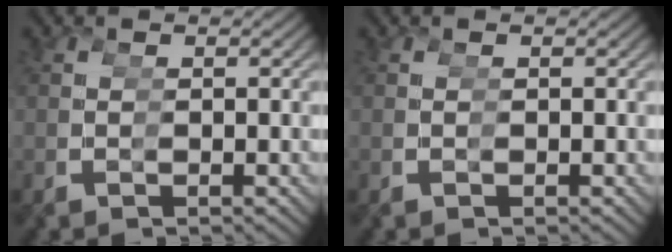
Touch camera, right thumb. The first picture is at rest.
{"total": 0.0}